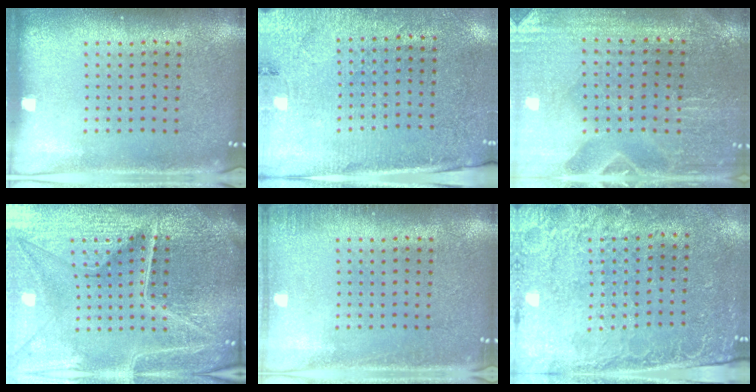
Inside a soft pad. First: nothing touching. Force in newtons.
{"total": 2.7, "press": 2.5, "slide": 1.1}
{"total": 0.8, "press": 0.8, "slide": 0.1}
{"total": 6.5, "press": 5.7, "slide": 3.1}
{"total": 1.1, "press": 1.1, "slide": 0.2}
{"total": 2.6, "press": 2.2, "slide": 1.2}